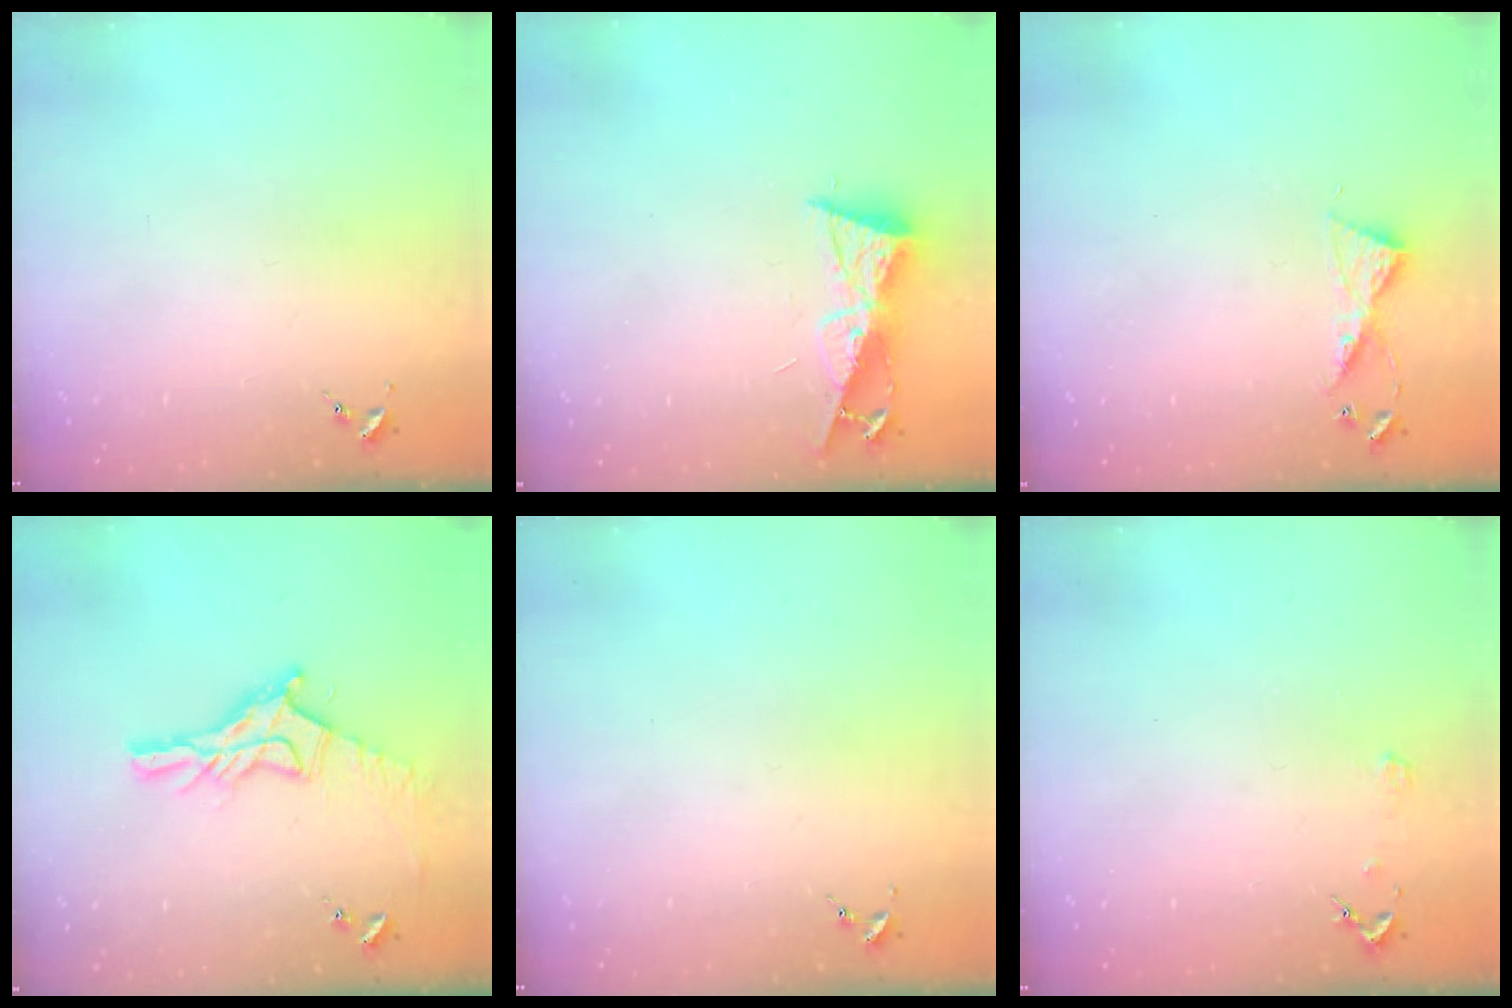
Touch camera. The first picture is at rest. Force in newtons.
{"total": 8.3, "press": 8.3, "slide": 0.8}
{"total": 6.7, "press": 6.7, "slide": 0.7}
{"total": 13.3, "press": 13.3, "slide": 1.0}
{"total": 0.0}
{"total": 2.3, "press": 2.3, "slide": 0.2}